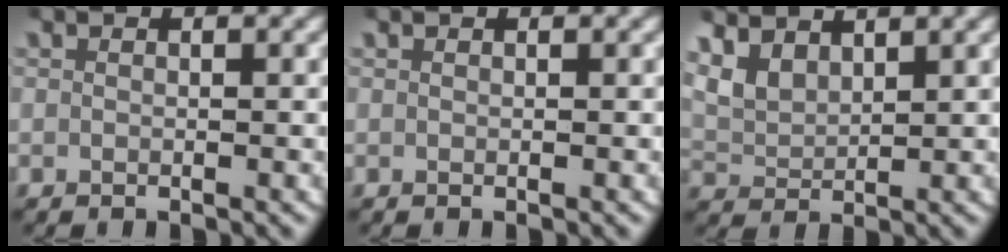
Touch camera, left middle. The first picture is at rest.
{"total": 0.0}
{"total": 5.7, "force": [2.7, 4.4, 2.5], "torque": [-0.080, -0.002, 0.047]}